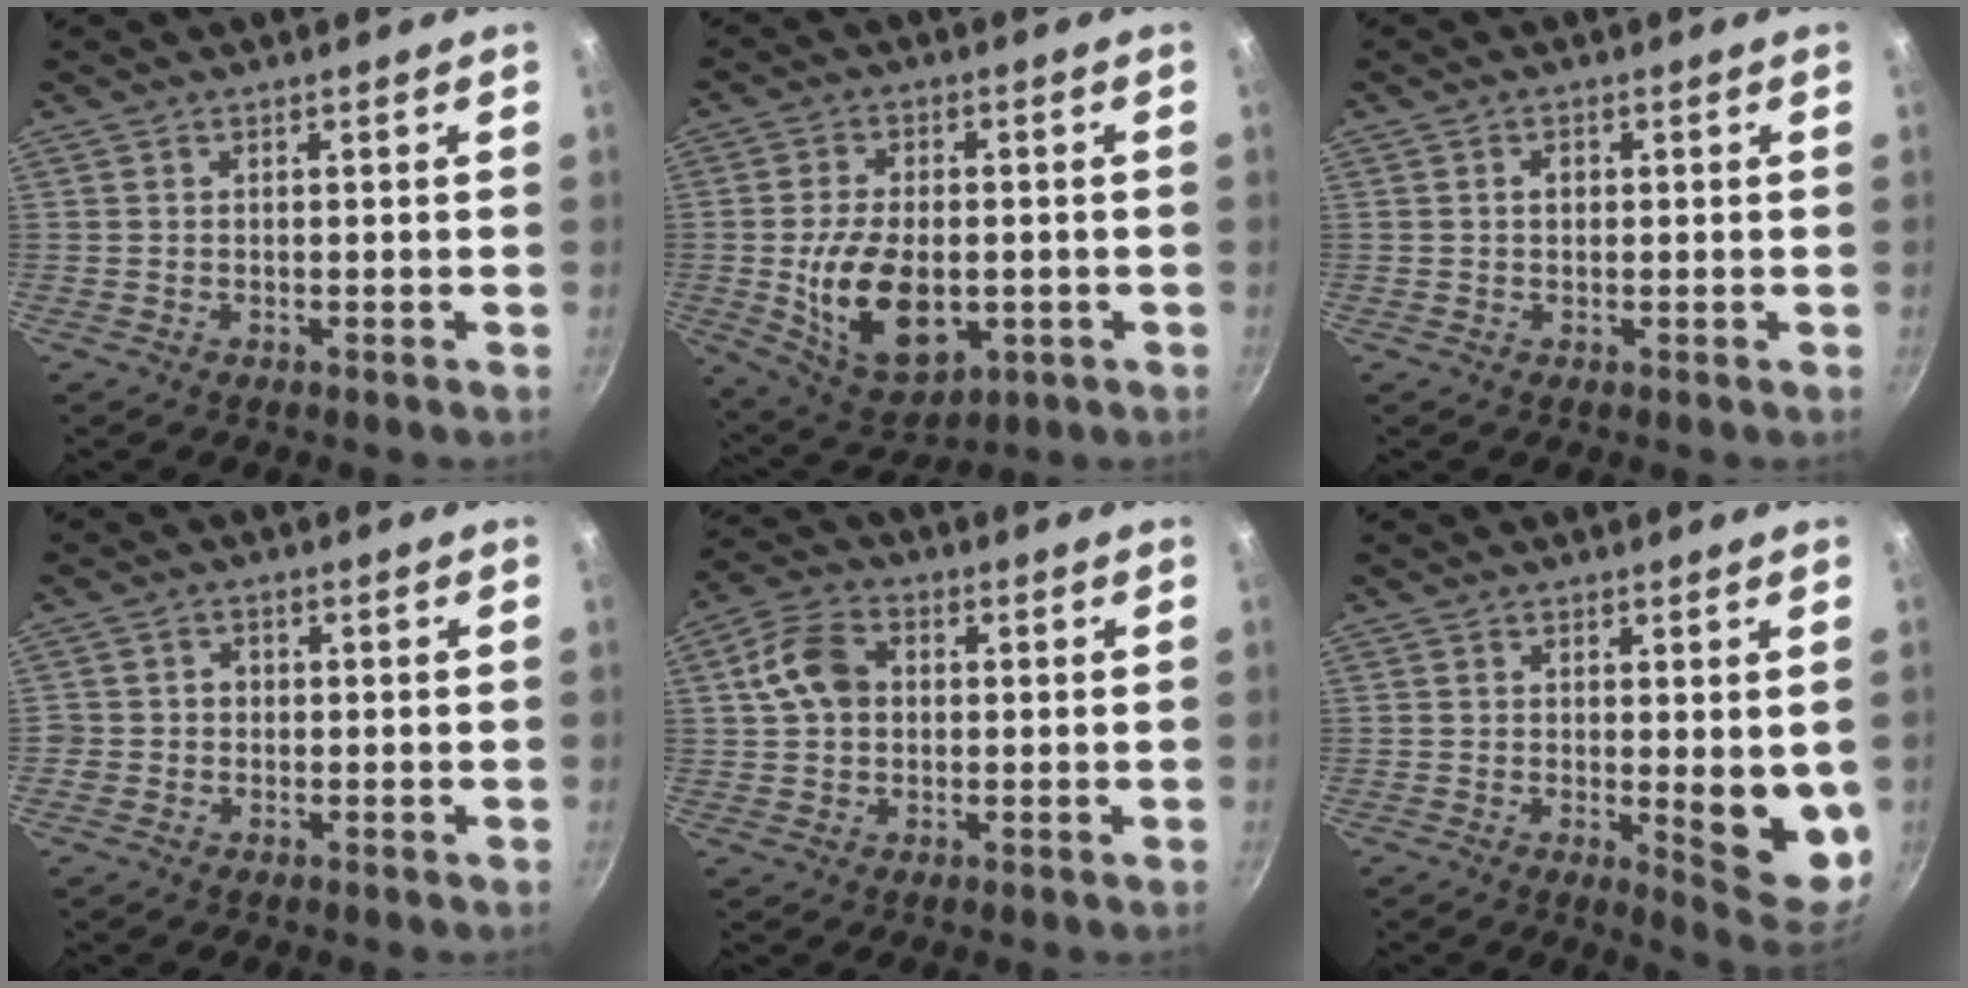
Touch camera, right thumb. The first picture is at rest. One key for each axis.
{"total": 15.6, "fx": -2.3, "fy": 9.3, "fz": 12.3, "tx": -0.198, "ty": -0.004, "tz": -0.023}
{"total": 1.7, "fx": 0.2, "fy": 1.3, "fz": 1.1, "tx": -0.012, "ty": 0.004, "tz": 0.004}
{"total": 2.4, "fx": -0.4, "fy": 2.2, "fz": 0.8, "tx": -0.001, "ty": 0.005, "tz": -0.012}
{"total": 8.4, "fx": 1.1, "fy": 6.3, "fz": 5.5, "tx": -0.091, "ty": 0.018, "tz": 0.008}
{"total": 9.3, "fx": 0.0, "fy": 3.2, "fz": 8.8, "tx": -0.090, "ty": -0.022, "tz": 0.005}